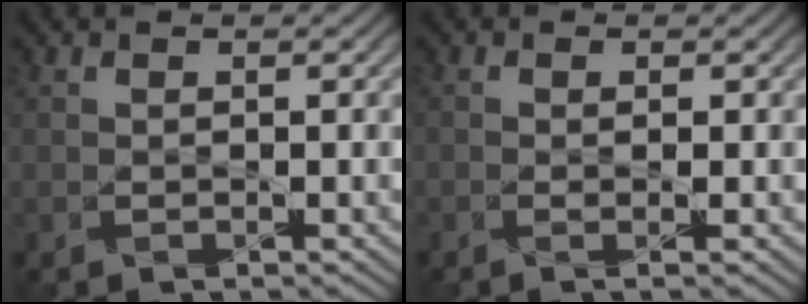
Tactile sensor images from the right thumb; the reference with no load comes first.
{"total": 0.8, "force": [-0.2, -0.4, 0.7], "torque": [-0.008, 0.003, -0.006]}